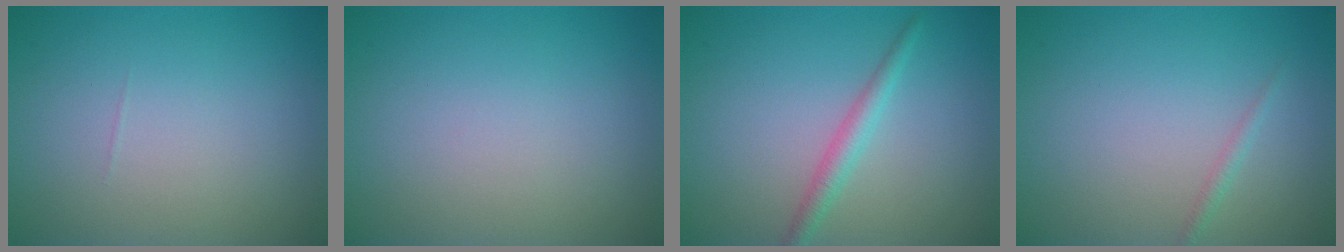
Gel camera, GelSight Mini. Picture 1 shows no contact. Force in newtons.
{"total": 0.0}
{"total": 1.9, "press": 1.9, "slide": 0.0}
{"total": 0.8, "press": 0.8, "slide": 0.1}